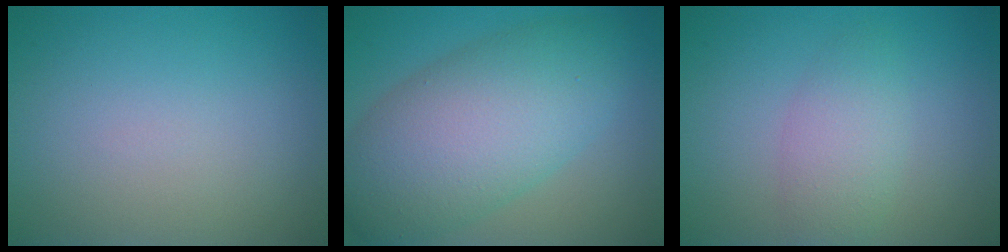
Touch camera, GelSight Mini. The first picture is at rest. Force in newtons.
{"total": 9.4, "press": 9.4, "slide": 0.2}
{"total": 2.8, "press": 2.8, "slide": 0.1}